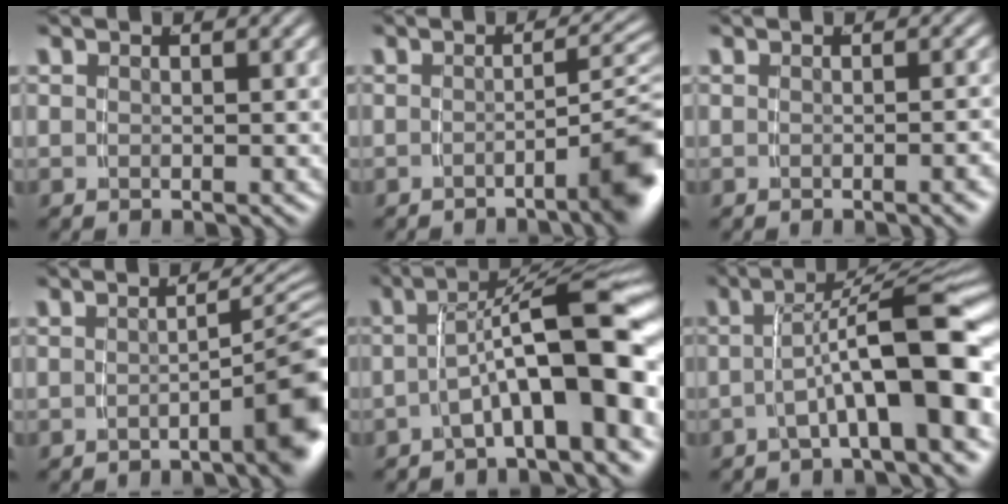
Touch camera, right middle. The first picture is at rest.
{"total": 5.6, "force": [-2.4, 1.0, 5.0], "torque": [-0.044, 0.008, -0.043]}
{"total": 1.0, "force": [-0.7, -0.3, 0.7], "torque": [-0.008, 0.010, -0.013]}
{"total": 6.3, "force": [-2.3, 1.5, 5.6], "torque": [-0.050, 0.007, -0.040]}
{"total": 8.2, "force": [-2.5, 1.7, 7.6], "torque": [-0.094, 0.010, -0.034]}
{"total": 7.7, "force": [-2.4, 1.3, 7.2], "torque": [-0.090, 0.012, -0.031]}